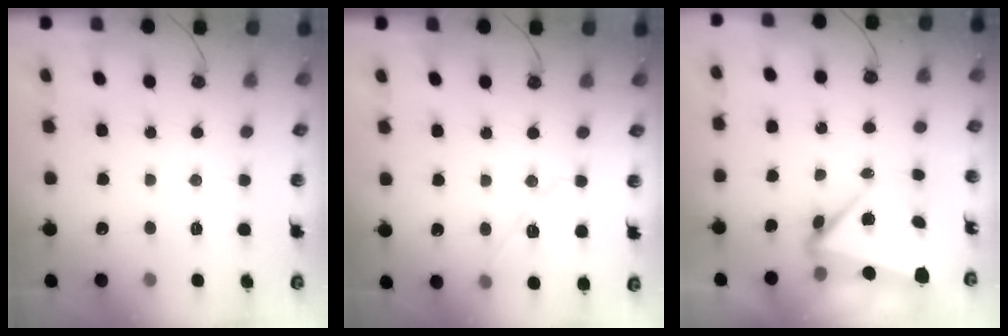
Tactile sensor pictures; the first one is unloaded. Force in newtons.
{"total": 10.1, "press": 10.0, "slide": 1.4}
{"total": 5.4, "press": 5.0, "slide": 1.9}